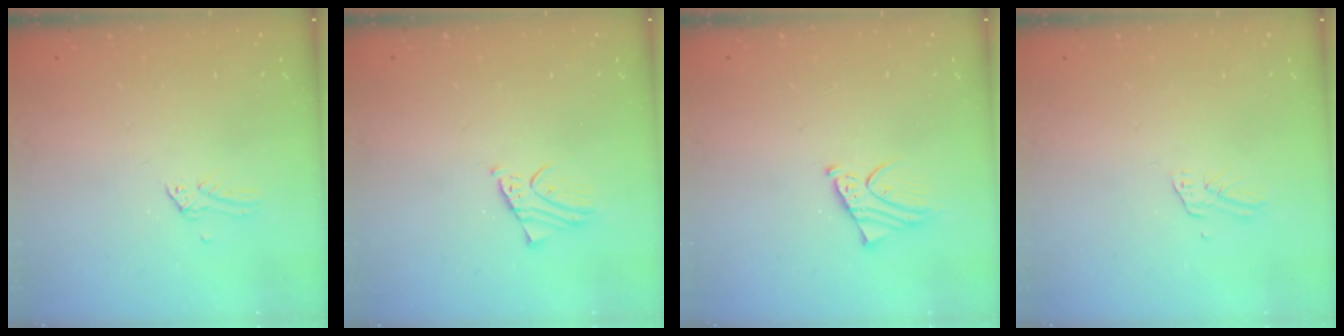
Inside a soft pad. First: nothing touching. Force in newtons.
{"total": 2.0, "press": 2.0, "slide": 0.2}
{"total": 2.9, "press": 2.8, "slide": 0.3}
{"total": 2.7, "press": 2.7, "slide": 0.2}